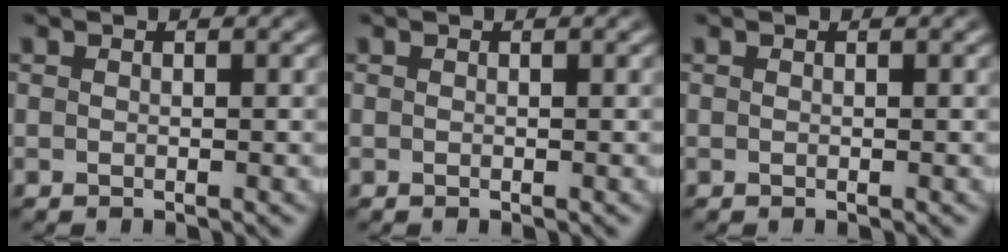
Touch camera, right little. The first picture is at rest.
{"total": 0.0}
{"total": 0.0}